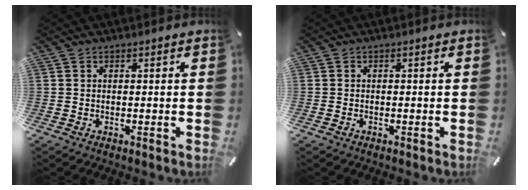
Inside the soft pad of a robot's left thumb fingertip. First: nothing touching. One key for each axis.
{"total": 0.8, "fx": -0.4, "fy": 0.4, "fz": 0.6, "tx": -0.012, "ty": -0.002, "tz": -0.007}